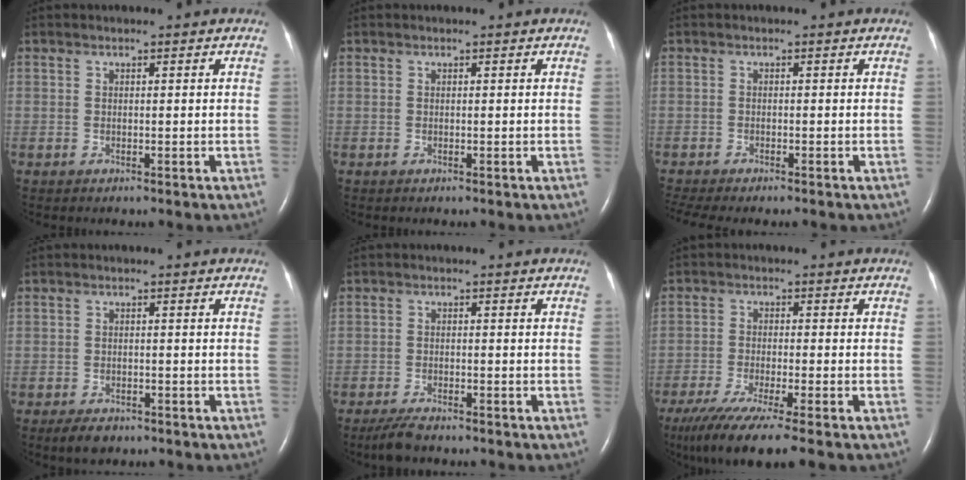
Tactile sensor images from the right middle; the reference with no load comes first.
{"total": 0.0}
{"total": 5.5, "force": [-4.7, 0.8, 2.8], "torque": [-0.046, -0.006, -0.071]}
{"total": 3.0, "force": [-2.2, 1.5, 1.5], "torque": [-0.030, -0.003, -0.029]}
{"total": 3.5, "force": [-3.0, 0.6, 1.8], "torque": [-0.043, -0.010, -0.053]}
{"total": 11.5, "force": [-8.6, 0.2, 7.6], "torque": [-0.132, -0.035, -0.143]}